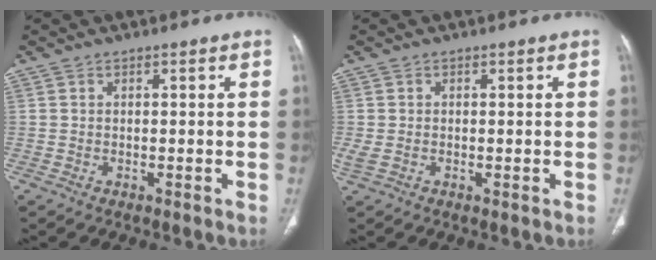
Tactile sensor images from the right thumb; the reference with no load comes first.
{"total": 1.9, "force": [-0.2, 1.1, 1.6], "torque": [-0.049, 0.003, -0.001]}